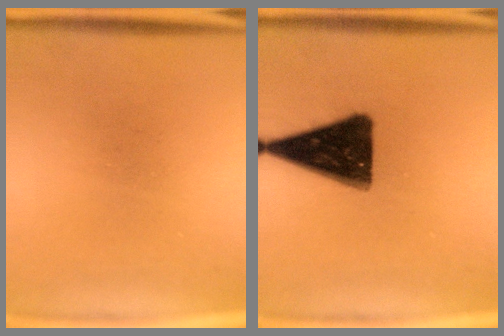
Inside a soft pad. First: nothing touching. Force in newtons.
{"total": 15.2}